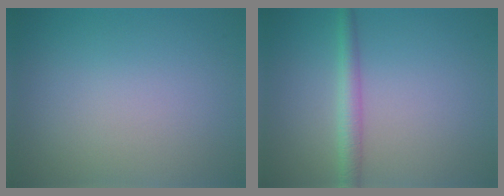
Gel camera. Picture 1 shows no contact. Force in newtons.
{"total": 2.4, "press": 2.4, "slide": 0.0}